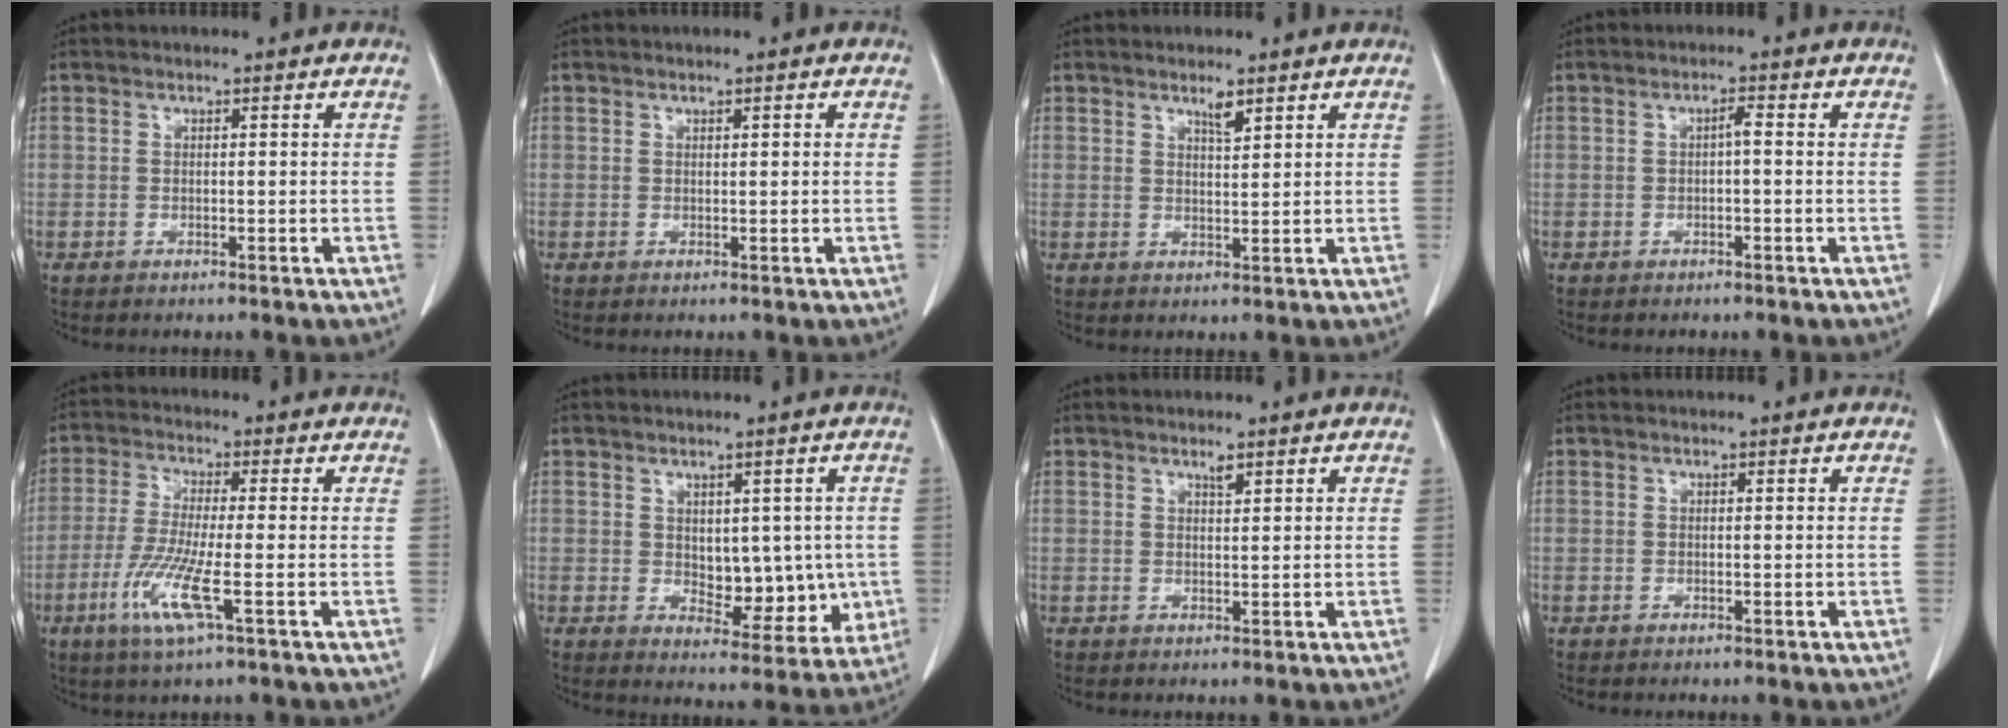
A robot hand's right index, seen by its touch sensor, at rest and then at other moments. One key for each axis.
{"total": 0.7, "fx": 0.3, "fy": 0.1, "fz": 0.6, "tx": -0.013, "ty": 0.001, "tz": 0.006}
{"total": 2.2, "fx": 1.6, "fy": 0.4, "fz": 1.5, "tx": -0.030, "ty": -0.002, "tz": 0.031}
{"total": 1.3, "fx": -0.1, "fy": 0.2, "fz": 1.3, "tx": -0.021, "ty": 0.004, "tz": -0.001}
{"total": 8.2, "fx": -3.1, "fy": 0.2, "fz": 7.6, "tx": -0.163, "ty": -0.021, "tz": -0.064}
{"total": 8.2, "fx": 0.0, "fy": 4.9, "fz": 6.6, "tx": -0.069, "ty": 0.002, "tz": 0.019}
{"total": 1.1, "fx": 0.9, "fy": 0.2, "fz": 0.7, "tx": -0.016, "ty": -0.003, "tz": 0.017}
{"total": 0.0}